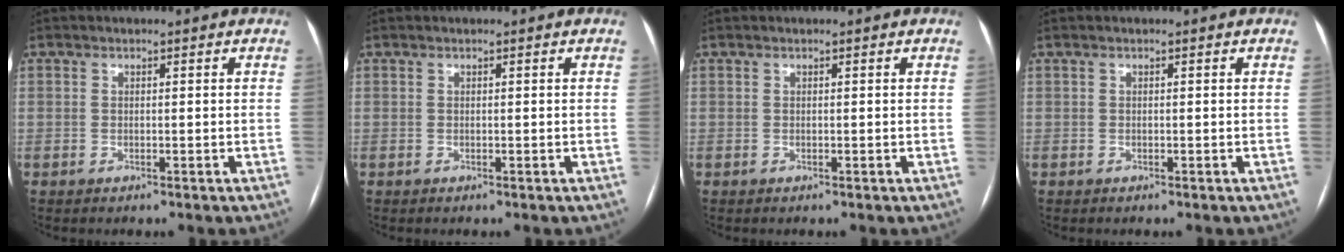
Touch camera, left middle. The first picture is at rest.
{"total": 0.0}
{"total": 0.0}
{"total": 0.0}